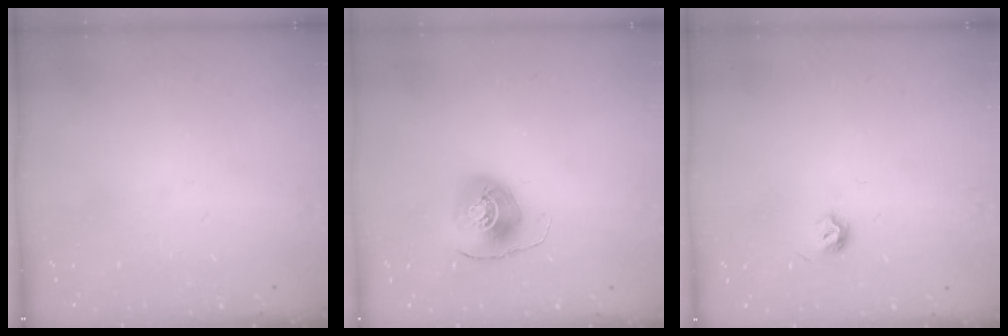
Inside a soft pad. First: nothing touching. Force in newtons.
{"total": 8.8, "press": 8.7, "slide": 0.7}
{"total": 4.5, "press": 4.3, "slide": 1.0}